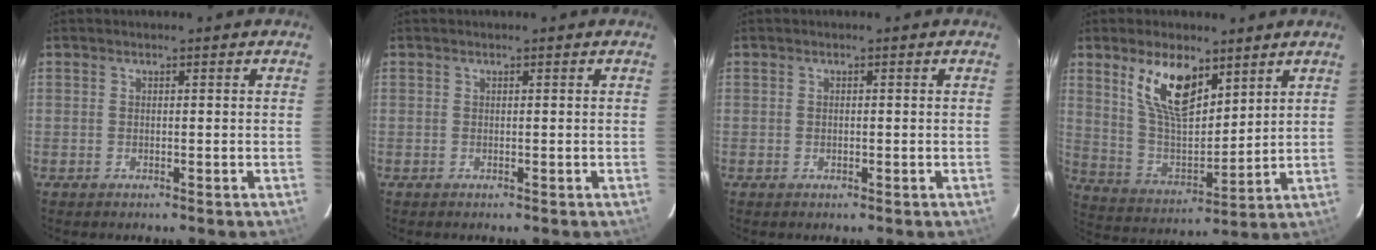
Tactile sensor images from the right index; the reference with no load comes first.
{"total": 0.0}
{"total": 0.6, "force": [-0.1, 0.5, 0.3], "torque": [-0.005, 0.001, -0.001]}
{"total": 13.5, "force": [7.7, 5.9, 9.4], "torque": [-0.177, 0.002, 0.158]}